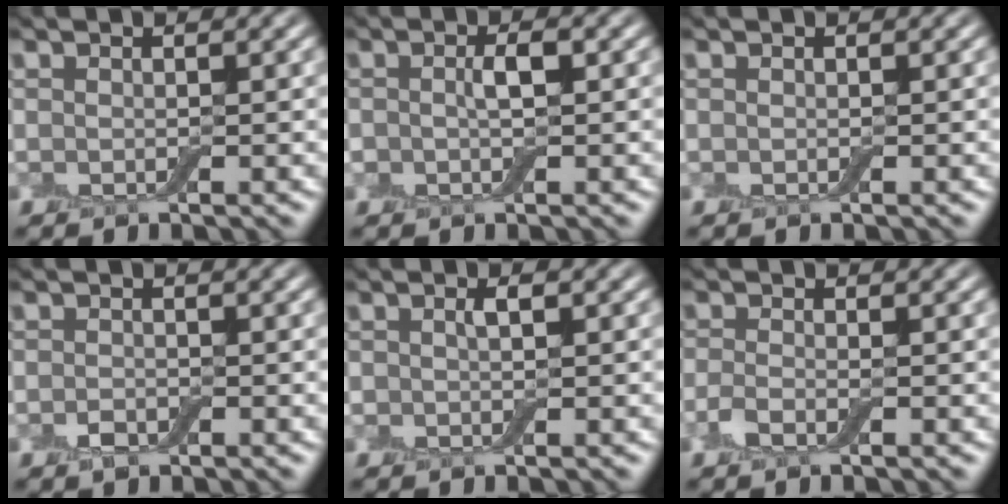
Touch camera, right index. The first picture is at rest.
{"total": 1.7, "force": [0.0, 0.8, 1.5], "torque": [-0.029, 0.003, -0.002]}
{"total": 0.0}
{"total": 1.1, "force": [-0.6, 0.7, 0.7], "torque": [-0.014, -0.001, -0.012]}
{"total": 0.9, "force": [0.3, 0.3, 0.8], "torque": [-0.017, 0.003, 0.004]}
{"total": 1.6, "force": [-0.8, 0.6, 1.2], "torque": [-0.031, -0.001, -0.021]}